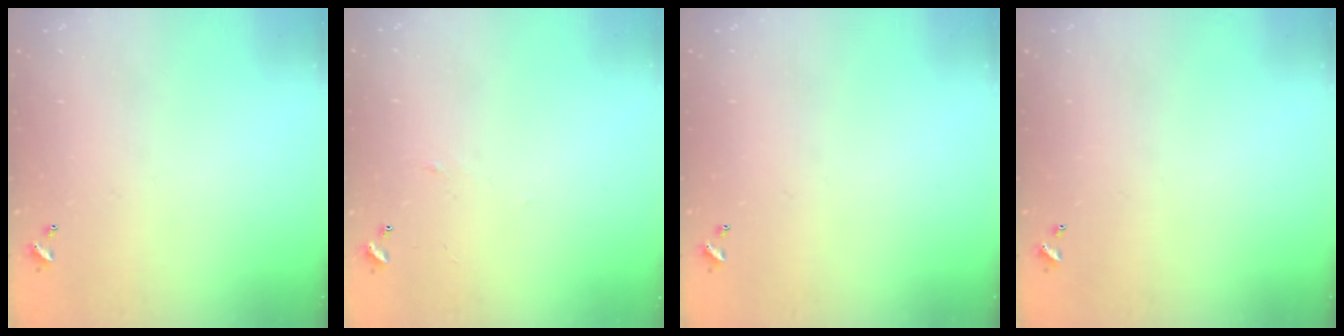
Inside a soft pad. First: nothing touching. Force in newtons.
{"total": 2.9, "press": 2.9, "slide": 0.4}
{"total": 0.0}
{"total": 0.0}